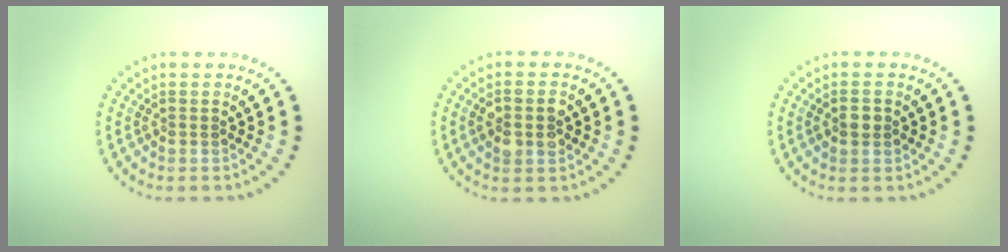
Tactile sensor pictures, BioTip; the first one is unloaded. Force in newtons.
{"total": 2.5, "press": 2.5, "slide": 0.3}
{"total": 1.8, "press": 1.8, "slide": 0.1}